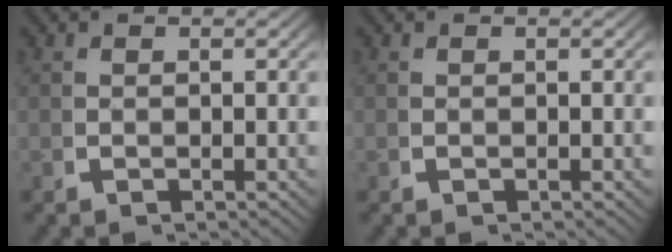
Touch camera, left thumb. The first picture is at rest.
{"total": 0.0}